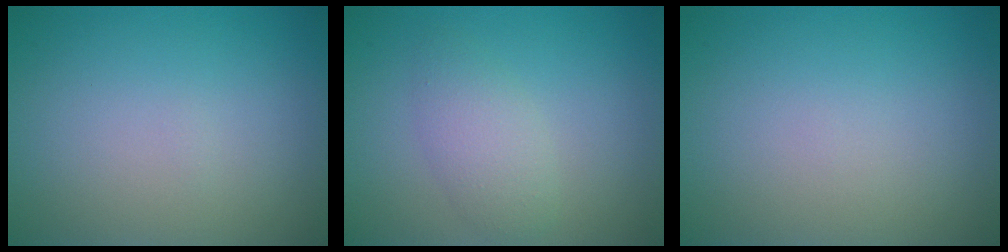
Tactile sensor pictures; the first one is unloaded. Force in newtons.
{"total": 2.7, "press": 2.7, "slide": 0.2}
{"total": 0.0}